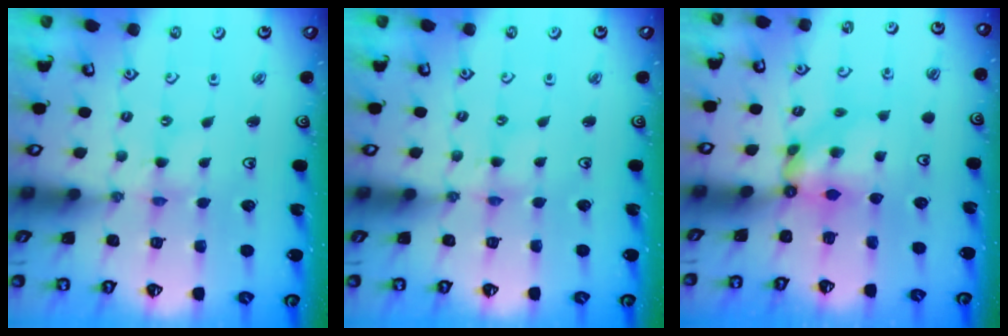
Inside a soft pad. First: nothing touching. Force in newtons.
{"total": 2.1, "press": 2.1, "slide": 0.3}
{"total": 6.2, "press": 6.2, "slide": 0.5}